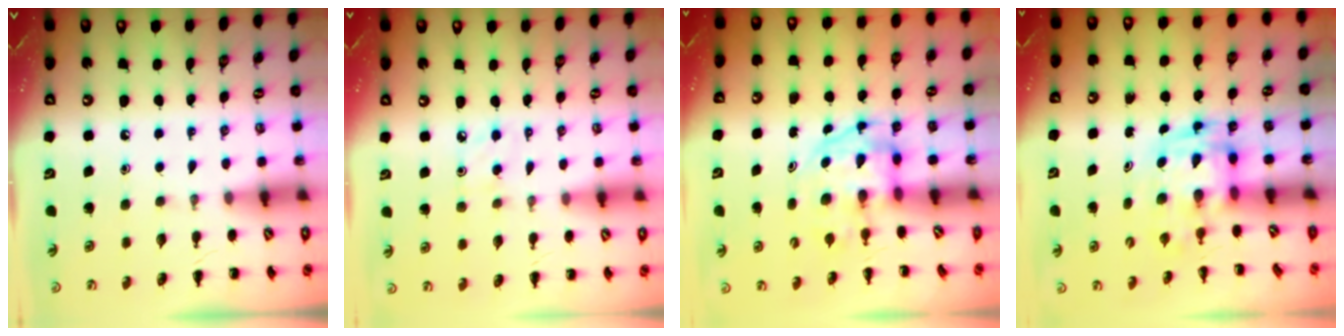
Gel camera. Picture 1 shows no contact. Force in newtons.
{"total": 4.0, "press": 3.8, "slide": 1.1}
{"total": 3.4, "press": 3.3, "slide": 0.5}
{"total": 2.9, "press": 2.9, "slide": 0.6}